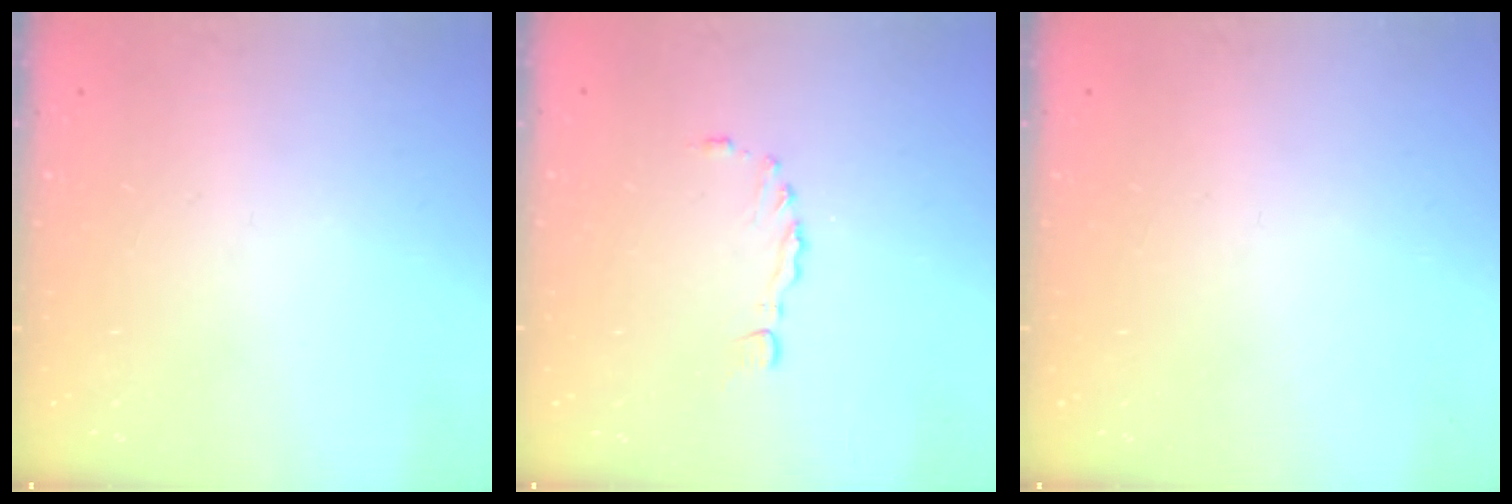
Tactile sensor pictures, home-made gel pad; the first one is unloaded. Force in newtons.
{"total": 2.9, "press": 2.9, "slide": 0.5}
{"total": 0.0}